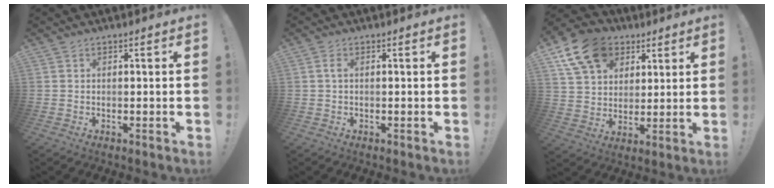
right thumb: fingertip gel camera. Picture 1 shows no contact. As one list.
[{"total": 1.2, "force": [0.1, 0.4, 1.2], "torque": [-0.020, 0.002, -0.001]}, {"total": 15.7, "force": [7.7, 11.4, 7.5], "torque": [-0.116, -0.034, 0.149]}]